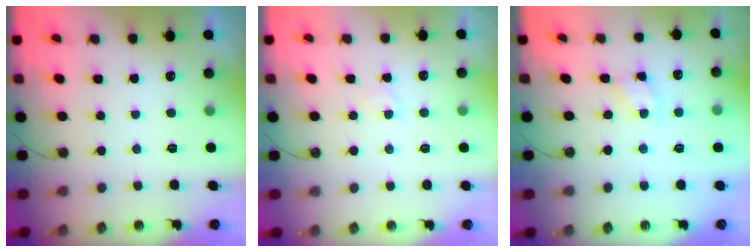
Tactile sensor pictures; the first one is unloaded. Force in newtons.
{"total": 3.5, "press": 3.5, "slide": 0.5}
{"total": 3.7, "press": 3.7, "slide": 0.5}